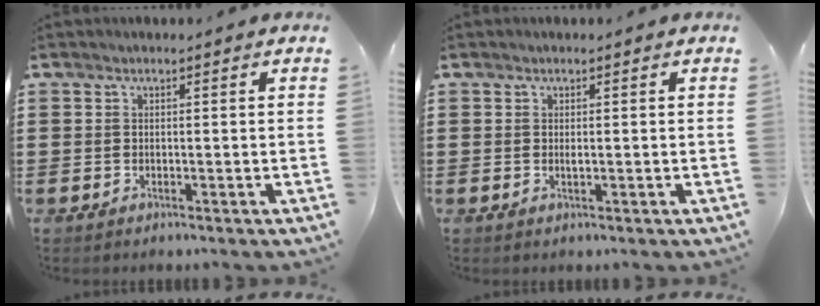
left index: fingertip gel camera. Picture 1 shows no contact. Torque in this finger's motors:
{"motor_torque": [-0.05, -0.03, 0.00, 0.00]}